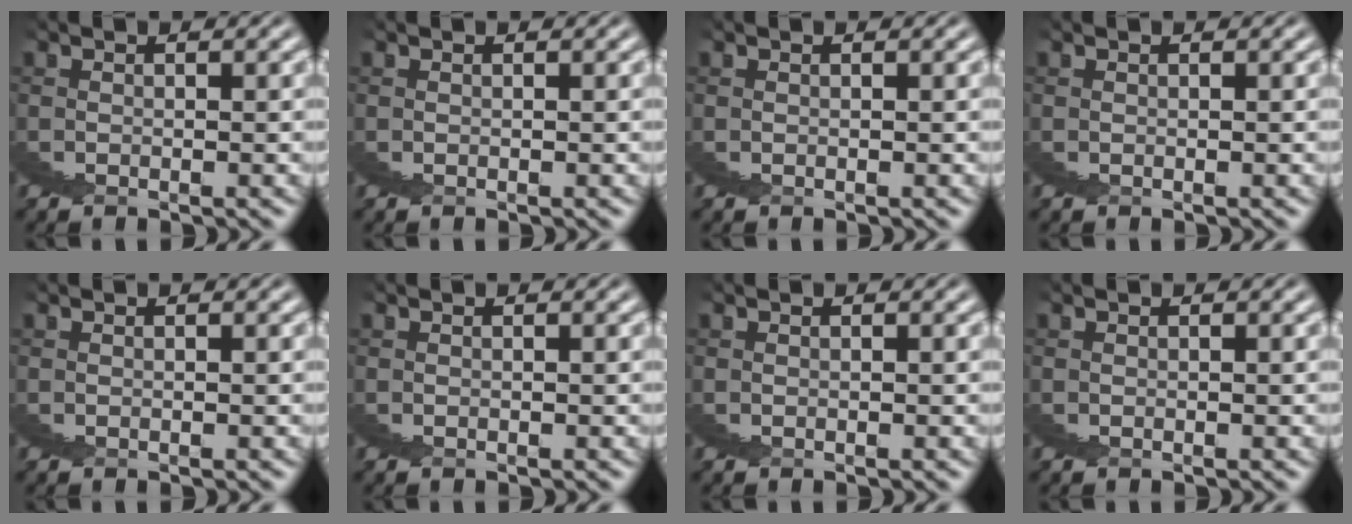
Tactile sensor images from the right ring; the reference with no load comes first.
{"total": 0.0}
{"total": 0.0}
{"total": 0.0}
{"total": 0.0}
{"total": 0.0}
{"total": 0.0}
{"total": 0.0}